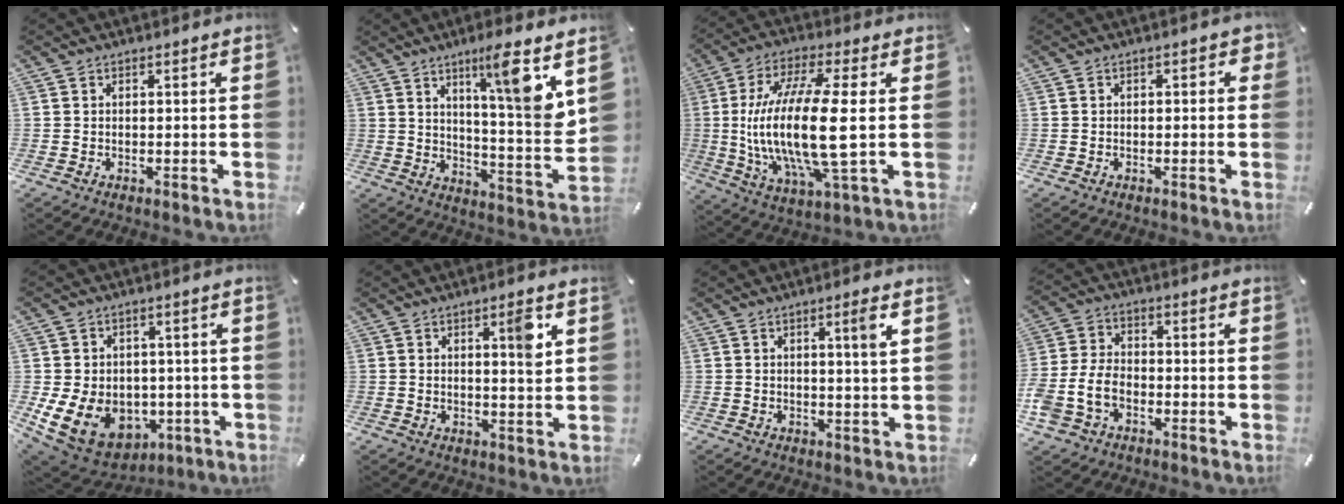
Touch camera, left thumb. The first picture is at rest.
{"total": 12.9, "force": [7.6, 0.4, 10.4], "torque": [-0.152, -0.057, 0.110]}
{"total": 19.7, "force": [0.6, 4.9, 19.1], "torque": [-0.415, -0.024, -0.002]}
{"total": 1.7, "force": [-0.4, 1.2, 1.2], "torque": [-0.013, 0.004, -0.011]}
{"total": 12.0, "force": [-2.6, 10.1, 6.0], "torque": [-0.119, 0.002, -0.036]}
{"total": 5.9, "force": [2.4, 1.1, 5.3], "torque": [-0.069, -0.016, 0.030]}
{"total": 4.0, "force": [1.6, -0.2, 3.7], "torque": [-0.067, -0.008, 0.023]}
{"total": 8.4, "force": [-3.1, 6.4, 4.6], "torque": [-0.110, 0.014, -0.055]}